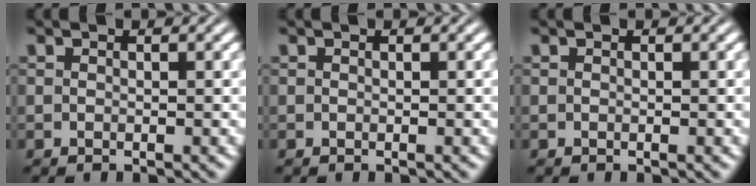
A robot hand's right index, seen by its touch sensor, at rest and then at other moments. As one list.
[{"total": 0.0}, {"total": 0.0}]